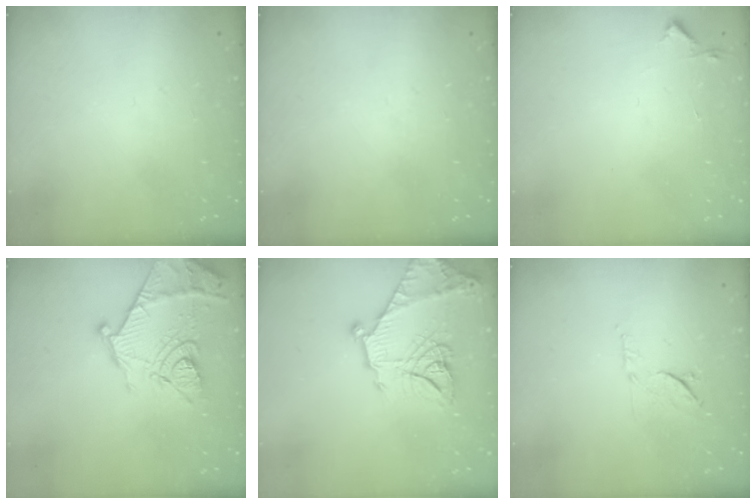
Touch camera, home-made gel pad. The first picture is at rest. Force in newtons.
{"total": 0.0}
{"total": 2.7, "press": 2.6, "slide": 0.4}
{"total": 17.3, "press": 17.2, "slide": 1.7}
{"total": 20.7, "press": 20.6, "slide": 2.0}
{"total": 7.8, "press": 7.8, "slide": 0.9}